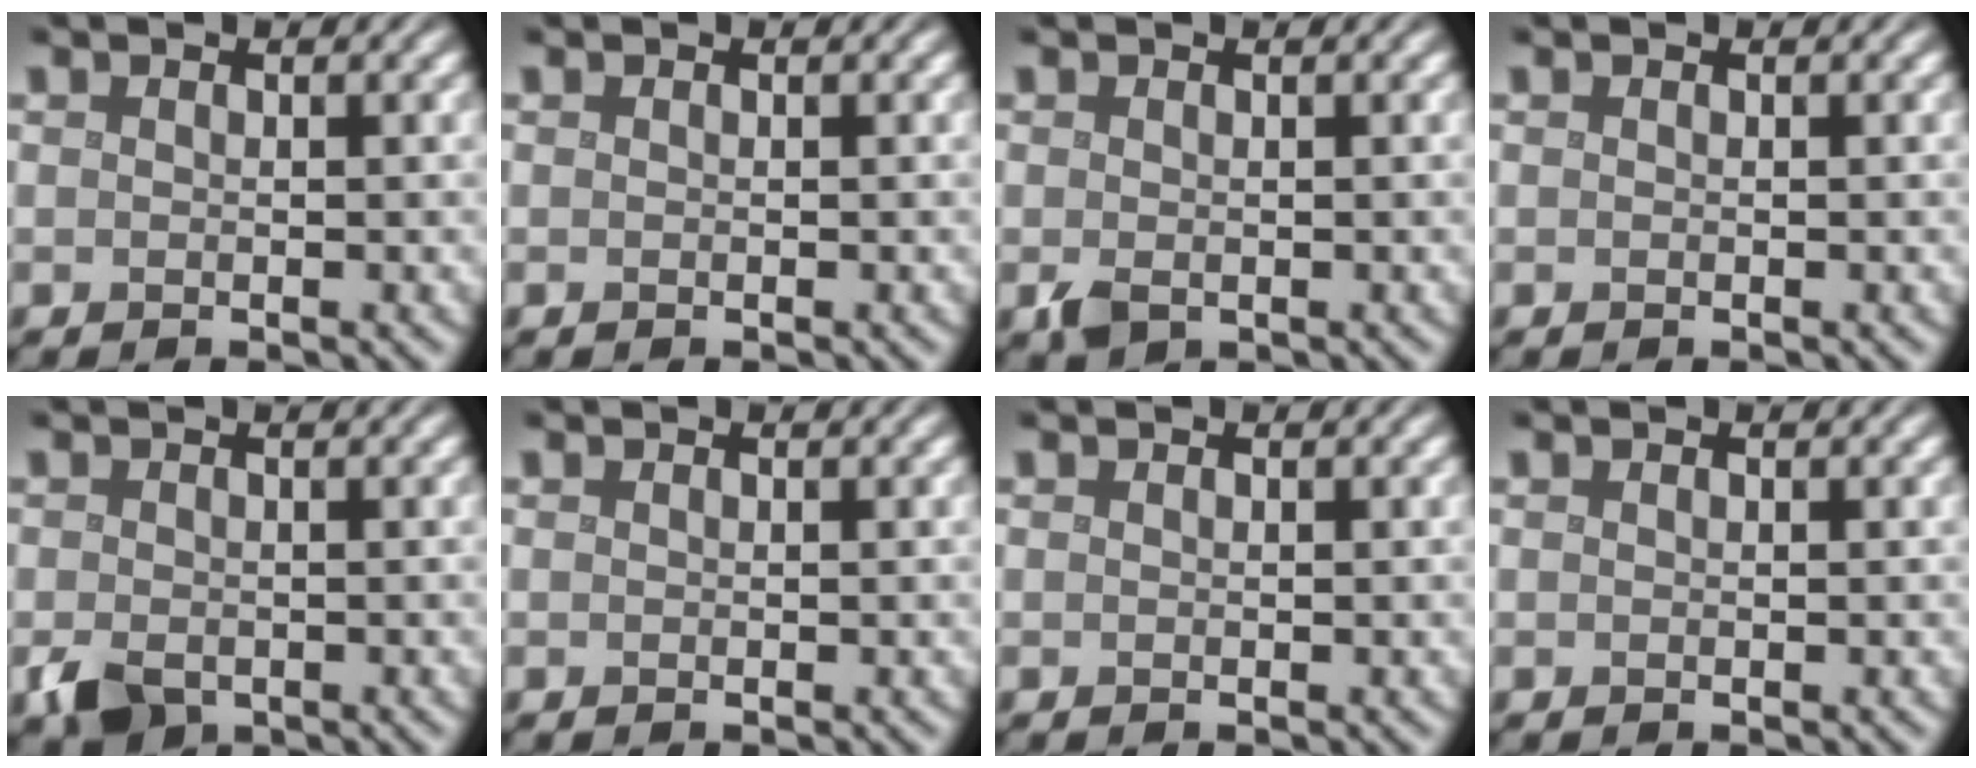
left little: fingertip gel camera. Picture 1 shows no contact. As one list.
[{"total": 0.0}, {"total": 1.5, "force": [-0.5, 1.0, 1.0], "torque": [-0.028, -0.007, -0.008]}, {"total": 0.0}, {"total": 2.8, "force": [-1.3, 1.9, 1.7], "torque": [-0.035, -0.008, -0.028]}, {"total": 0.0}, {"total": 0.0}, {"total": 0.0}]